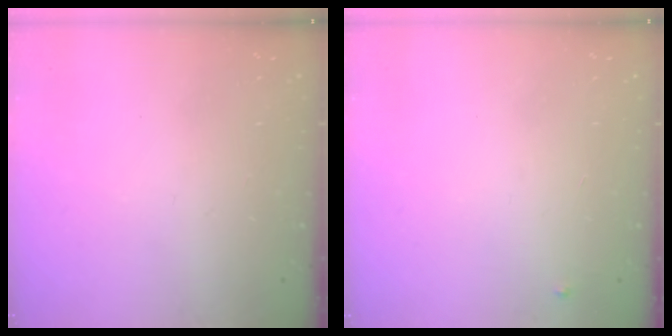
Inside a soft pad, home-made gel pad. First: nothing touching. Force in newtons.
{"total": 3.2, "press": 3.2, "slide": 0.2}